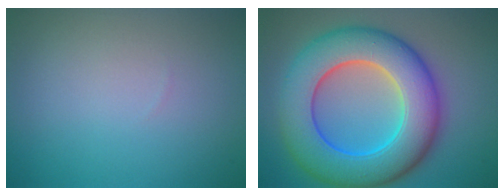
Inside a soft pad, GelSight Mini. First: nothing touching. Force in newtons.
{"total": 11.7, "press": 11.7, "slide": 0.3}